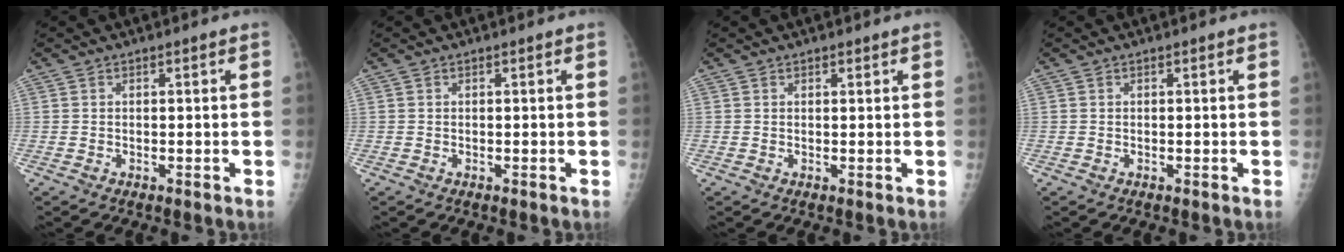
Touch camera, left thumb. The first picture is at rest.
{"total": 0.0}
{"total": 0.9, "force": [0.6, 0.5, 0.4], "torque": [-0.001, -0.004, 0.006]}
{"total": 0.0}